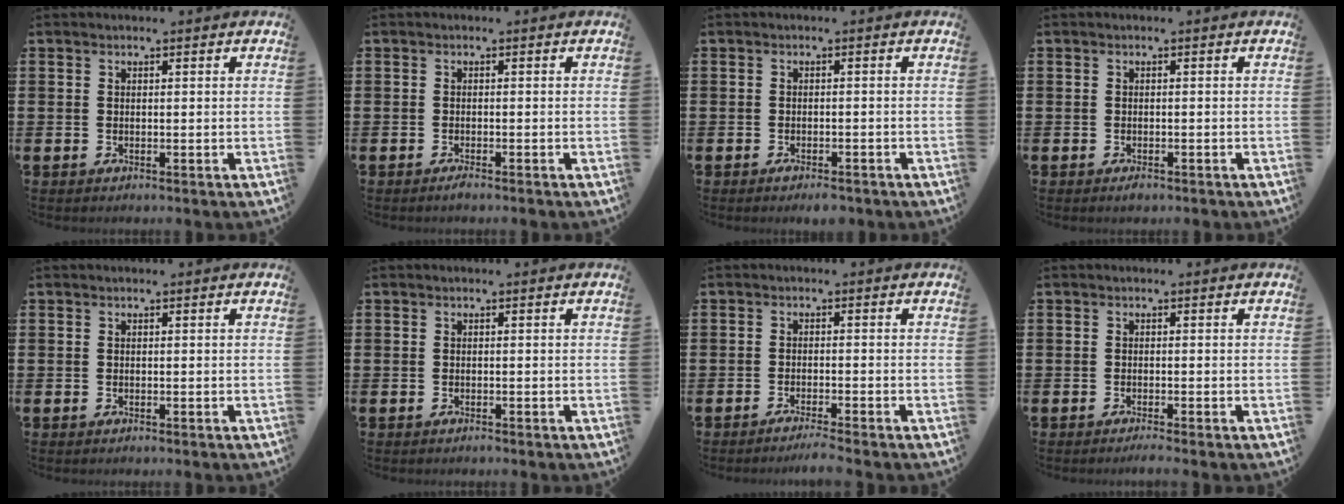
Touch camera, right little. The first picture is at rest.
{"total": 0.8, "force": [-0.6, 0.0, 0.6], "torque": [-0.010, -0.002, -0.011]}
{"total": 1.3, "force": [-1.1, 0.3, 0.7], "torque": [-0.015, 0.002, -0.021]}
{"total": 0.6, "force": [-0.4, 0.3, 0.4], "torque": [0.000, -0.005, -0.009]}
{"total": 0.0}
{"total": 0.0}
{"total": 1.6, "force": [-1.4, -0.1, 0.7], "torque": [-0.010, 0.003, -0.026]}
{"total": 0.7, "force": [-0.5, 0.0, 0.5], "torque": [-0.007, -0.002, -0.011]}